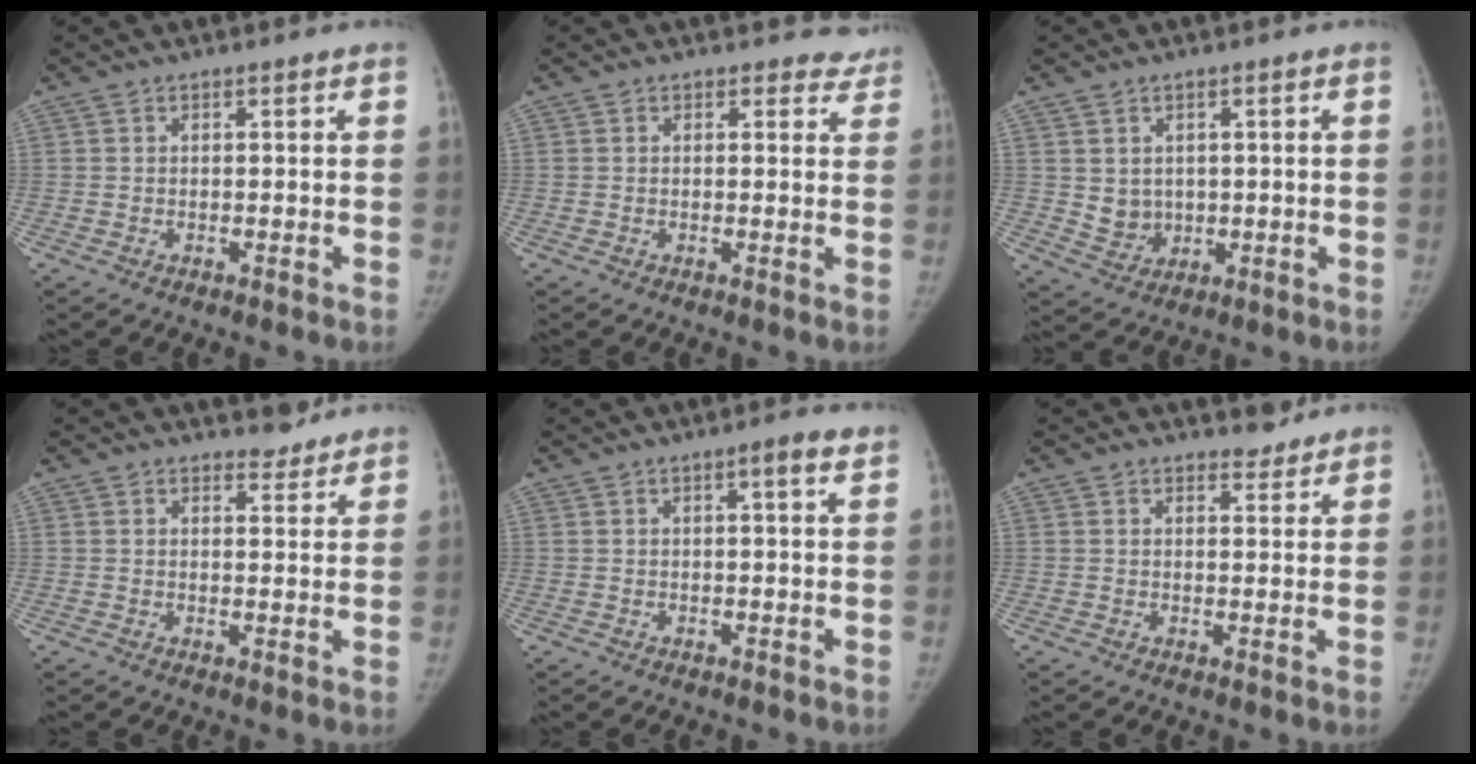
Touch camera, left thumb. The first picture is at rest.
{"total": 4.0, "force": [3.5, 1.9, -0.3], "torque": [0.039, -0.020, 0.017]}
{"total": 4.5, "force": [0.7, 4.0, 2.0], "torque": [-0.017, -0.009, 0.025]}
{"total": 3.2, "force": [2.9, 1.2, 0.3], "torque": [0.013, -0.024, 0.036]}
{"total": 3.0, "force": [1.6, 0.3, 2.5], "torque": [-0.035, -0.005, 0.021]}
{"total": 2.9, "force": [2.6, 1.1, 0.3], "torque": [0.011, -0.021, 0.032]}